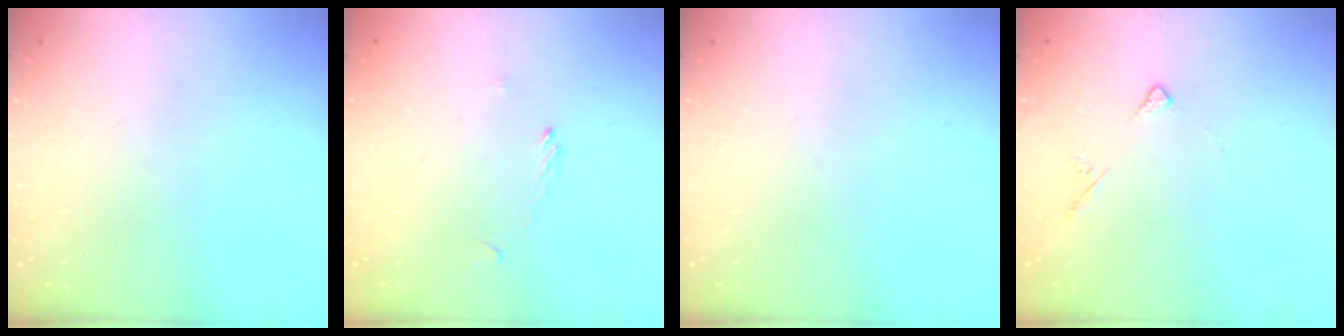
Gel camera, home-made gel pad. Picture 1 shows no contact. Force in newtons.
{"total": 1.4, "press": 1.3, "slide": 0.2}
{"total": 0.0}
{"total": 6.1, "press": 6.0, "slide": 0.6}